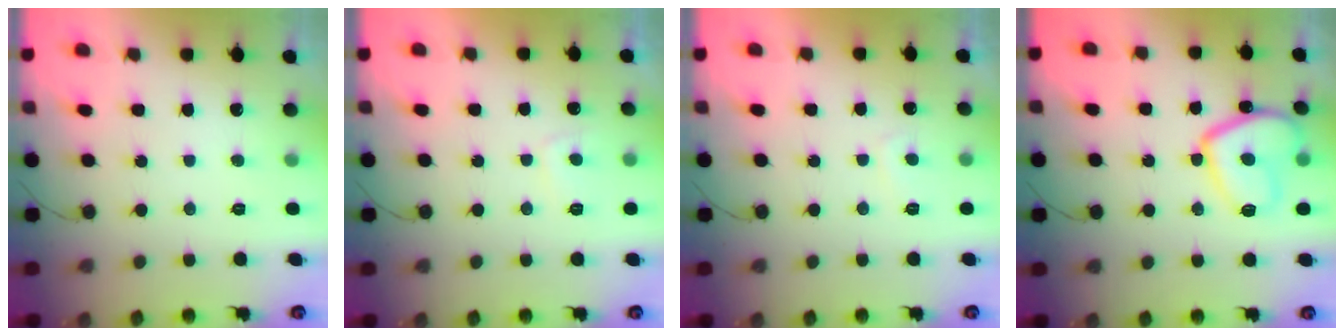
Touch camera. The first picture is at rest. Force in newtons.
{"total": 2.9, "press": 2.8, "slide": 0.6}
{"total": 1.6, "press": 1.4, "slide": 0.7}
{"total": 12.6, "press": 12.6, "slide": 1.2}